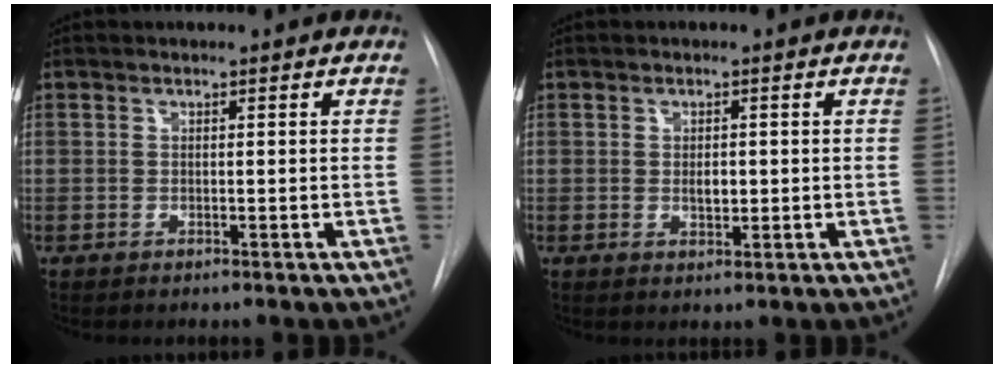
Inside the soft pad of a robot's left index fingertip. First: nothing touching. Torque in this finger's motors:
{"motor_torque": [0.58, -0.23, 0.02, 0.03]}